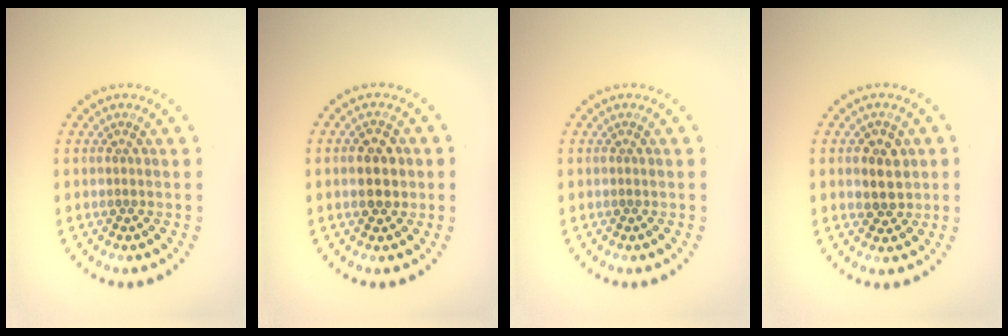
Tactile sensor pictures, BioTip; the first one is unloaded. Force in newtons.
{"total": 3.5, "press": 3.5, "slide": 0.2}
{"total": 0.0}
{"total": 2.8, "press": 2.7, "slide": 0.8}